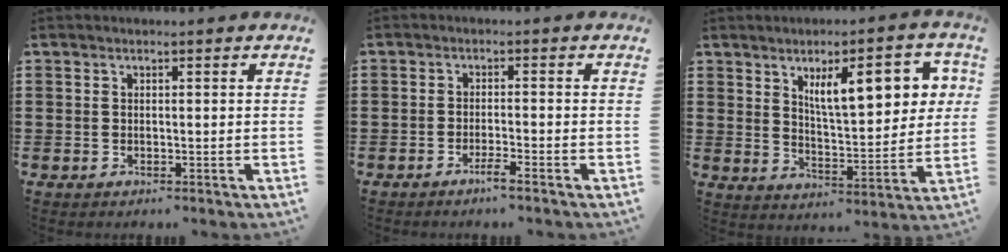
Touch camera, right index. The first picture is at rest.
{"total": 2.2, "force": [-1.6, -0.1, 1.5], "torque": [-0.027, -0.001, -0.029]}
{"total": 10.4, "force": [4.4, 3.7, 8.7], "torque": [-0.141, -0.002, 0.069]}